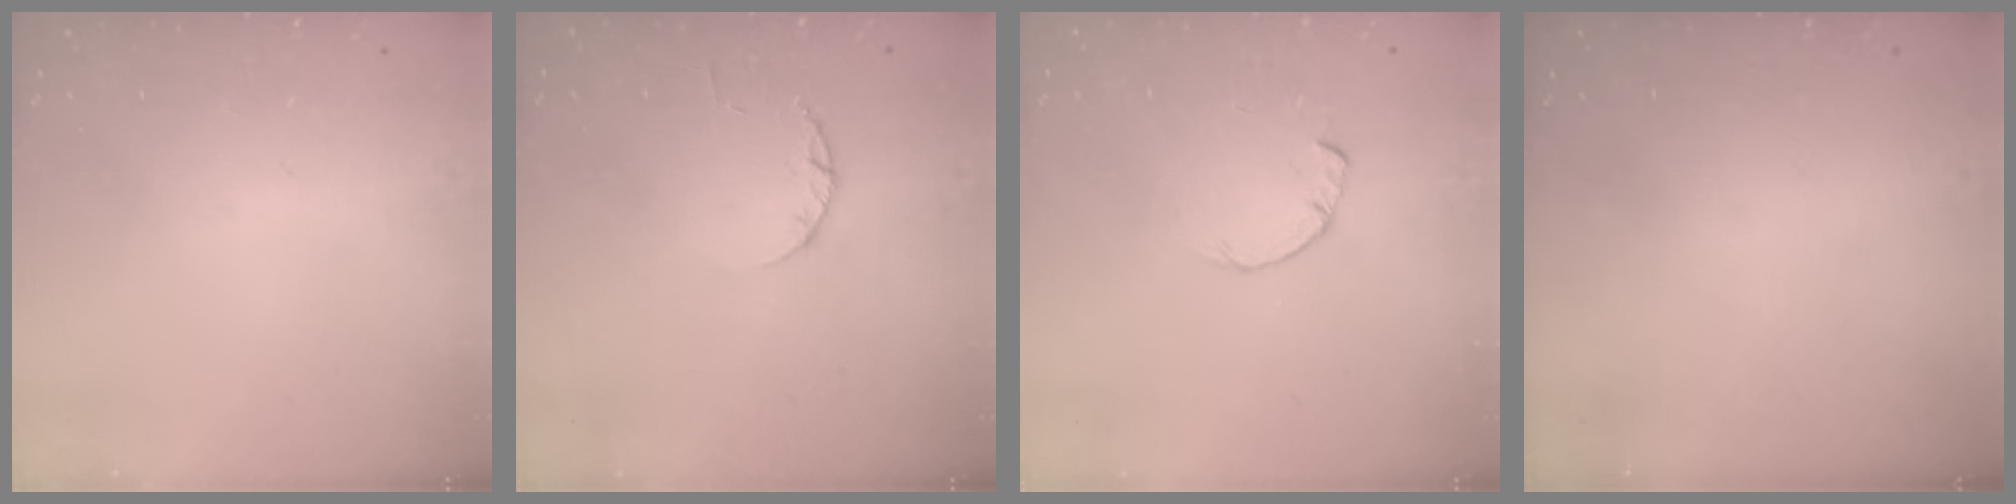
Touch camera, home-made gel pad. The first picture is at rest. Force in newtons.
{"total": 2.4, "press": 2.3, "slide": 0.4}
{"total": 0.8, "press": 0.8, "slide": 0.2}
{"total": 0.0}